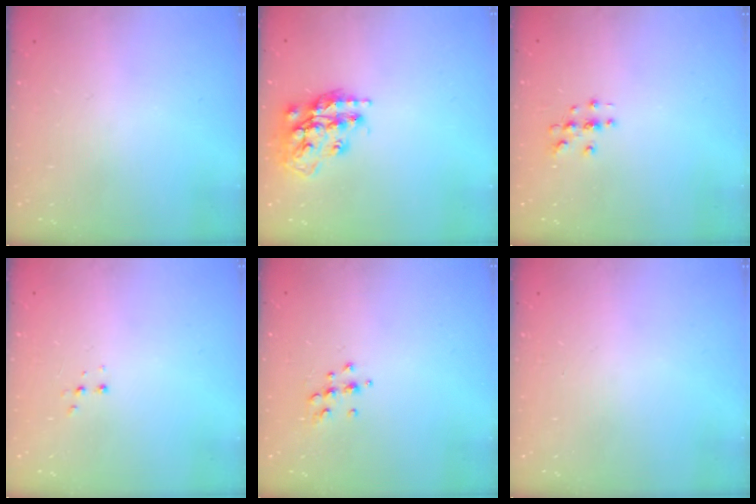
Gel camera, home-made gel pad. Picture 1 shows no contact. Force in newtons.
{"total": 16.2, "press": 16.1, "slide": 1.2}
{"total": 2.9, "press": 2.9, "slide": 0.3}
{"total": 3.0, "press": 2.9, "slide": 0.7}
{"total": 6.3, "press": 6.2, "slide": 0.9}
{"total": 0.0}